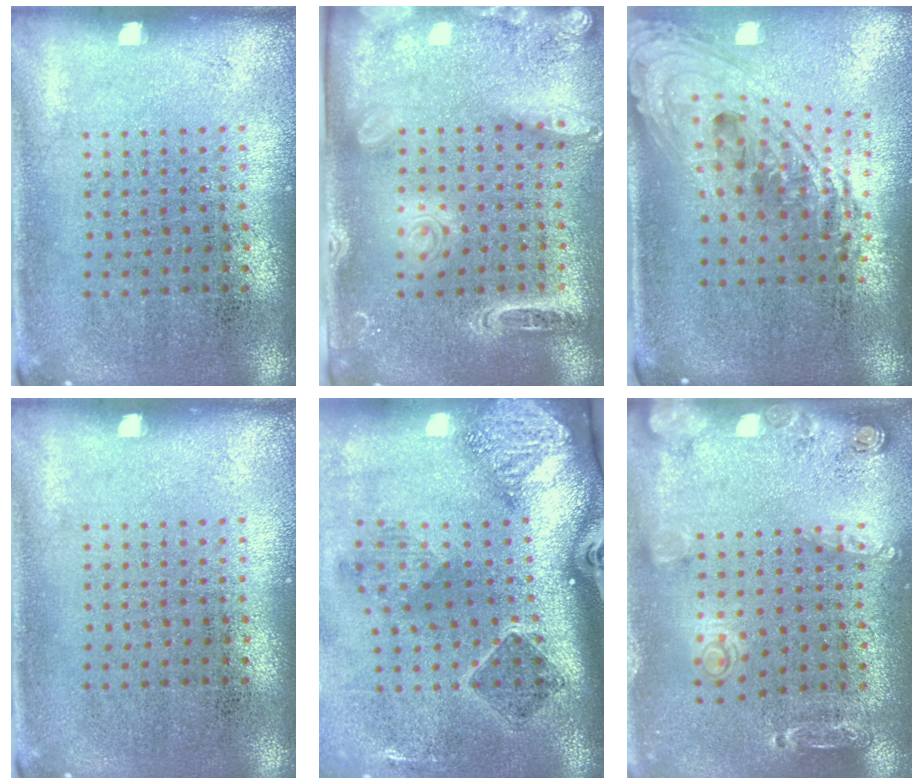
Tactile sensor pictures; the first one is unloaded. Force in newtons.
{"total": 2.3, "press": 2.0, "slide": 1.2}
{"total": 2.3, "press": 1.7, "slide": 1.6}
{"total": 0.0}
{"total": 2.9, "press": 1.9, "slide": 2.2}
{"total": 1.5, "press": 1.5, "slide": 0.3}